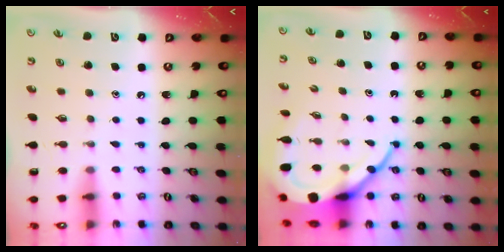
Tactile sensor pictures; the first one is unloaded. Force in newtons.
{"total": 12.9, "press": 12.8, "slide": 1.1}